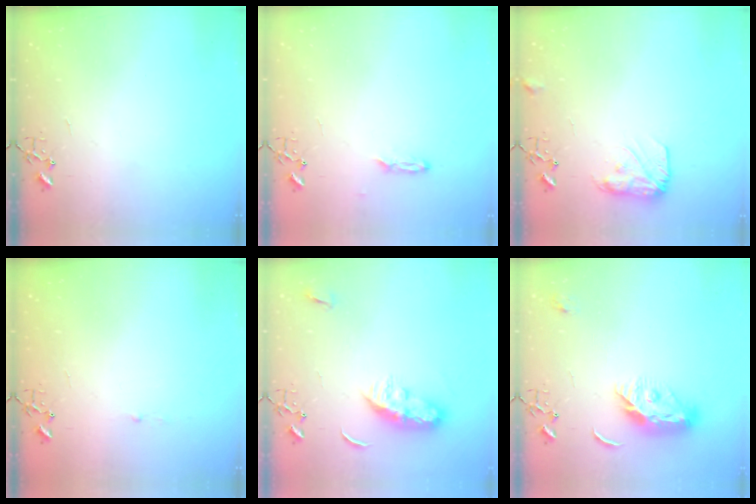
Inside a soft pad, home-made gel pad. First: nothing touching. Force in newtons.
{"total": 2.3, "press": 2.2, "slide": 0.4}
{"total": 10.8, "press": 10.8, "slide": 0.4}
{"total": 1.8, "press": 1.8, "slide": 0.2}
{"total": 9.3, "press": 9.3, "slide": 0.1}
{"total": 11.3, "press": 11.3, "slide": 0.7}